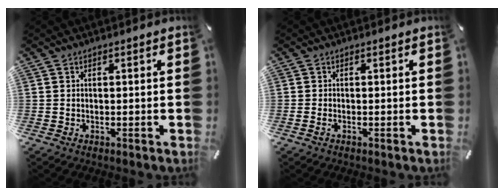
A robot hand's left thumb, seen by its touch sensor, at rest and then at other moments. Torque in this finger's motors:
{"motor_torque": [-0.20, 0.02, 0.03, -0.05, 0.05]}